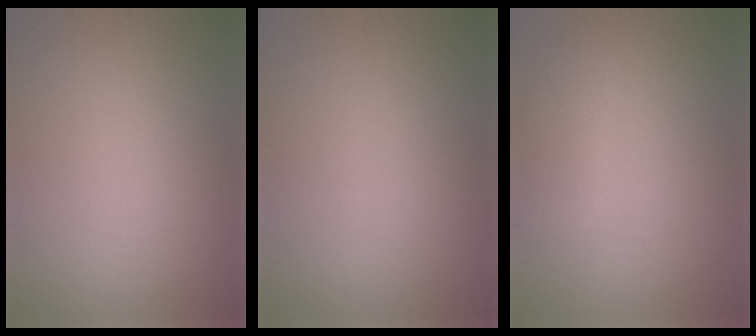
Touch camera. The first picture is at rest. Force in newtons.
{"total": 0.0}
{"total": 2.4, "press": 2.3, "slide": 0.1}